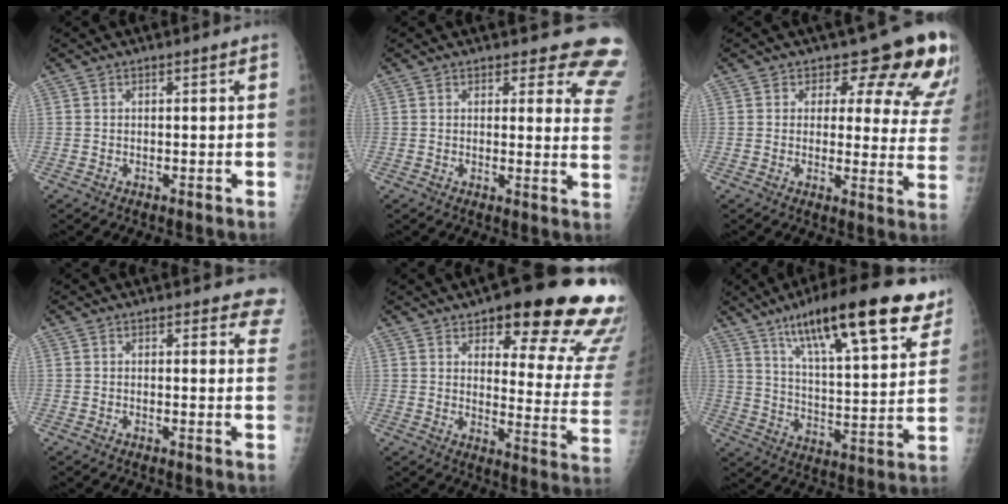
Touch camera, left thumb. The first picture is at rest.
{"total": 11.3, "force": [10.5, 3.6, 2.0], "torque": [0.036, -0.086, 0.077]}
{"total": 14.7, "force": [10.5, 7.2, 7.3], "torque": [-0.024, -0.061, 0.092]}
{"total": 6.4, "force": [5.5, 2.4, 2.1], "torque": [0.020, -0.020, 0.037]}
{"total": 23.4, "force": [15.4, 7.3, 16.0], "torque": [-0.153, -0.078, 0.190]}
{"total": 25.1, "force": [15.5, 6.6, 18.6], "torque": [-0.255, -0.040, 0.241]}